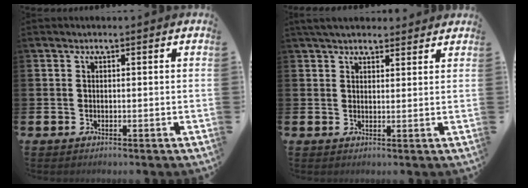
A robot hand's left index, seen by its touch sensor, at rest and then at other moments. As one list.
[{"total": 3.8, "force": [3.5, 1.2, 0.9], "torque": [-0.013, -0.012, 0.063]}]